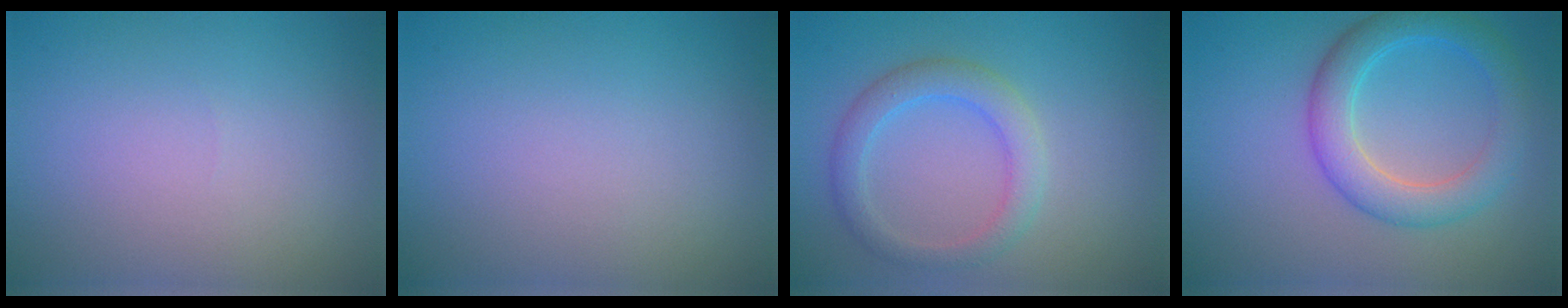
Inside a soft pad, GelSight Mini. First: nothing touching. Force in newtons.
{"total": 0.0}
{"total": 3.0, "press": 3.0, "slide": 0.1}
{"total": 4.6, "press": 4.6, "slide": 0.2}